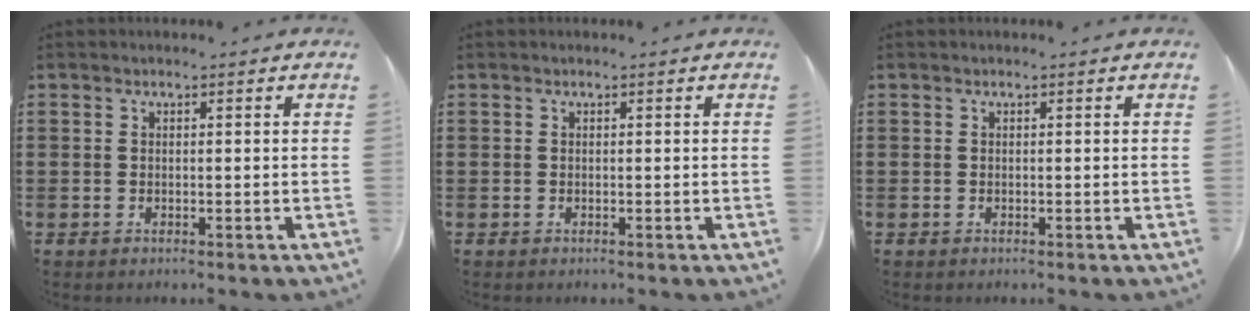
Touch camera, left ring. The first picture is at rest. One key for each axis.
{"total": 0.0}
{"total": 0.0}